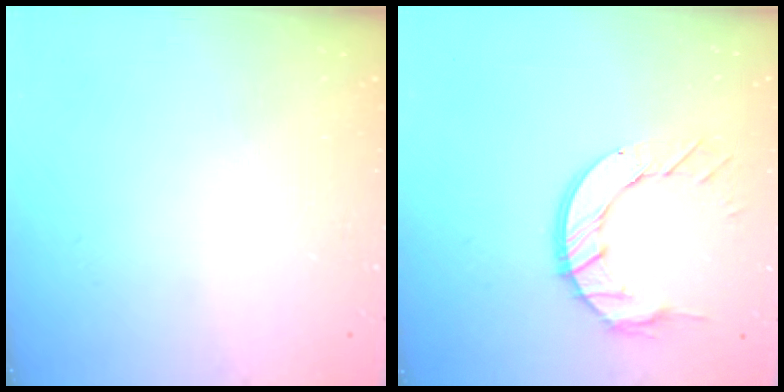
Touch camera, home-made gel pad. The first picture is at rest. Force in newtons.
{"total": 10.7, "press": 10.6, "slide": 1.1}